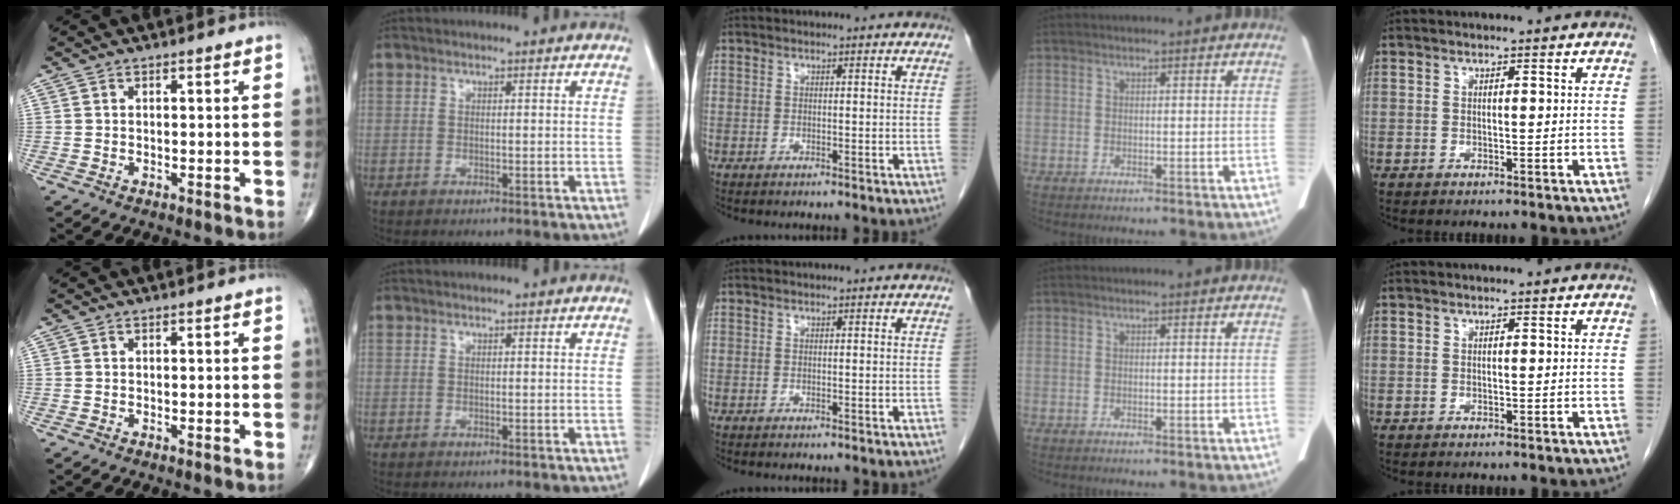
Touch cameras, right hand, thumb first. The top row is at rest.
{}